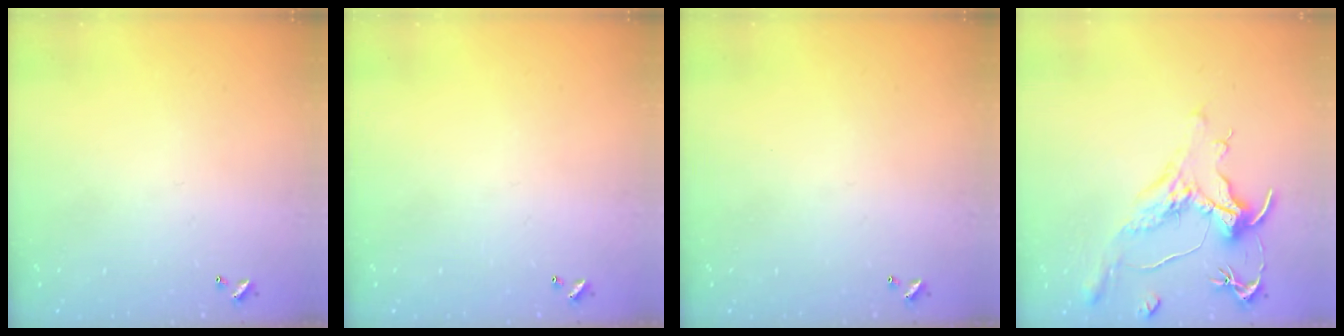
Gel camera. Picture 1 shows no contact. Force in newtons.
{"total": 0.0}
{"total": 0.0}
{"total": 1.3, "press": 1.1, "slide": 0.7}